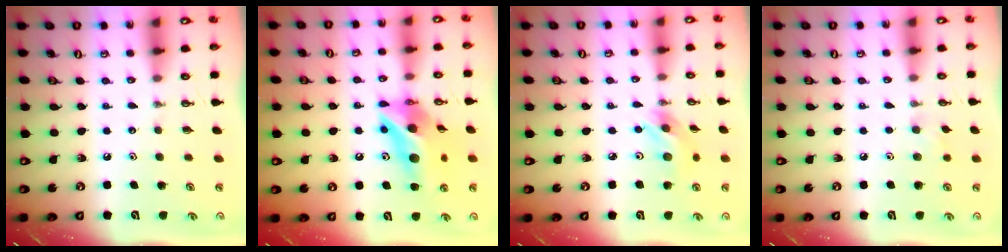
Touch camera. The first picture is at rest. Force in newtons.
{"total": 14.8, "press": 14.7, "slide": 1.3}
{"total": 8.5, "press": 8.5, "slide": 0.7}
{"total": 6.2, "press": 6.1, "slide": 1.0}